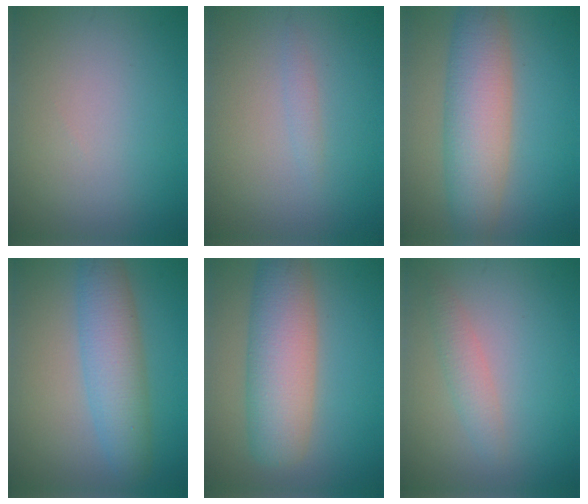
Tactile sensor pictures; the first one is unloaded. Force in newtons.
{"total": 0.8, "press": 0.8, "slide": 0.0}
{"total": 7.1, "press": 7.0, "slide": 0.4}
{"total": 5.4, "press": 5.4, "slide": 0.1}
{"total": 7.3, "press": 7.3, "slide": 0.0}
{"total": 1.9, "press": 1.9, "slide": 0.1}